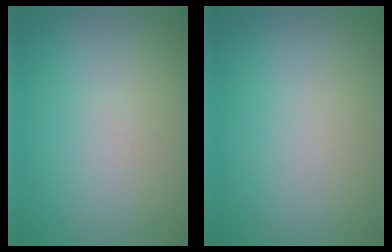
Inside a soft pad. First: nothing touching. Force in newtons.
{"total": 0.0}